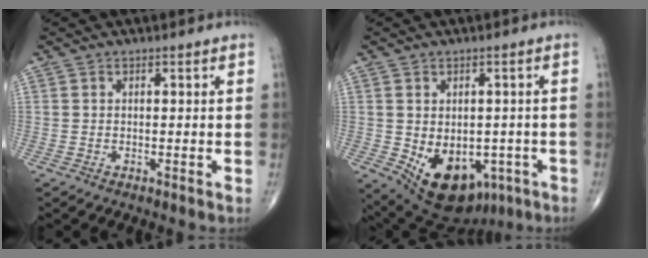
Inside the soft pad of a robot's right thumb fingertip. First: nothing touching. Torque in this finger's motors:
{"motor_torque": [-0.52, 1.07, 0.52, 0.26, 0.22]}